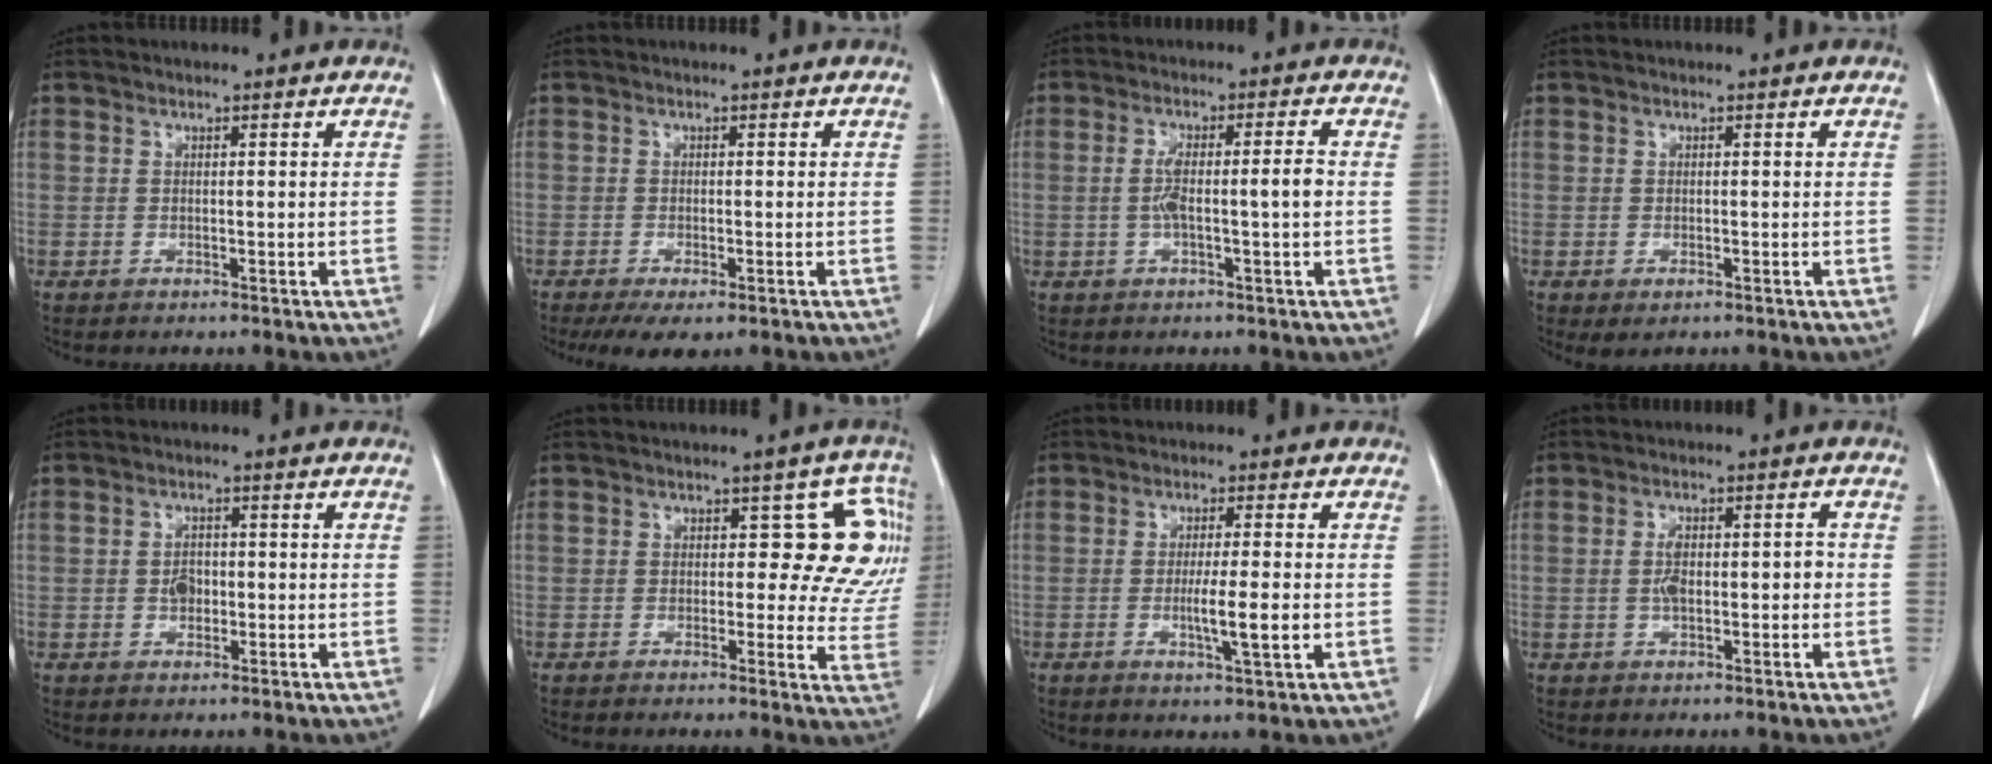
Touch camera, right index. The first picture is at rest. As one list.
[{"total": 4.7, "force": [-3.1, 1.8, 3.1], "torque": [-0.047, -0.010, -0.047]}, {"total": 5.5, "force": [-0.6, 0.3, 5.4], "torque": [-0.104, 0.012, -0.008]}, {"total": 1.6, "force": [-0.8, 0.8, 1.2], "torque": [-0.018, -0.003, -0.004]}, {"total": 2.4, "force": [-0.4, 1.7, 1.7], "torque": [-0.026, 0.005, -0.005]}, {"total": 10.2, "force": [2.3, 5.2, 8.5], "torque": [-0.065, 0.020, 0.019]}, {"total": 5.4, "force": [-1.2, 0.0, 5.3], "torque": [-0.092, -0.010, -0.019]}, {"total": 4.2, "force": [-0.4, 1.8, 3.8], "torque": [-0.072, 0.013, -0.008]}]